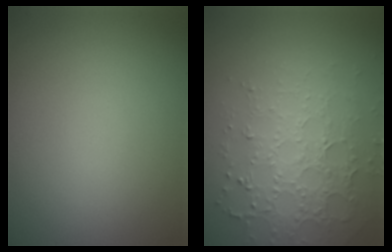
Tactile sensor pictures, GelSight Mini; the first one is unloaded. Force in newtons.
{"total": 4.2, "press": 3.8, "slide": 1.6}